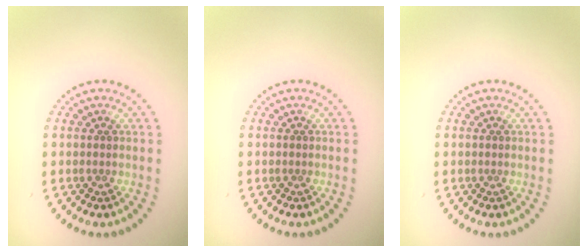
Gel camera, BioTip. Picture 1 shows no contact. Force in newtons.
{"total": 0.0}
{"total": 0.0}